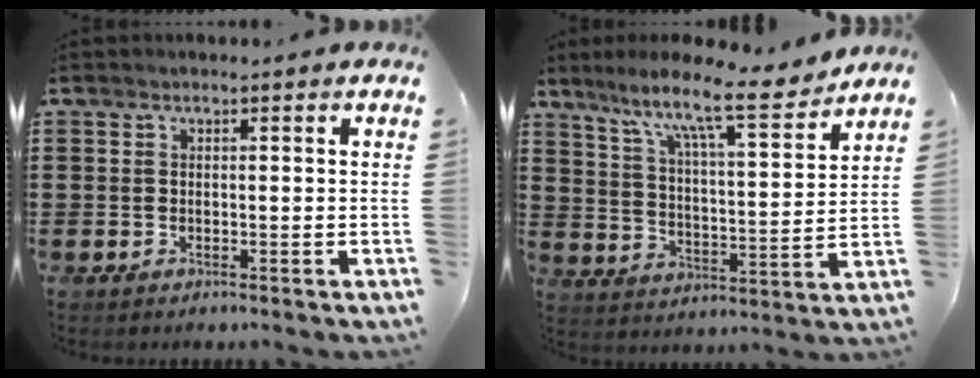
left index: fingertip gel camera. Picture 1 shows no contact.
{"total": 11.1, "force": [8.7, 1.4, 6.7], "torque": [-0.135, -0.053, 0.138]}